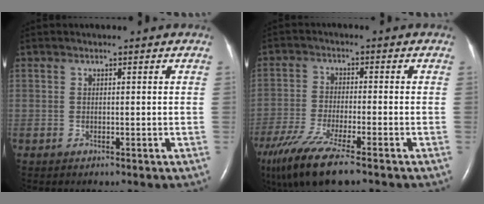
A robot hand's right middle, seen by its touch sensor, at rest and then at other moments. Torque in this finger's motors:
{"motor_torque": [1.10, -1.04, 0.24, 0.15]}